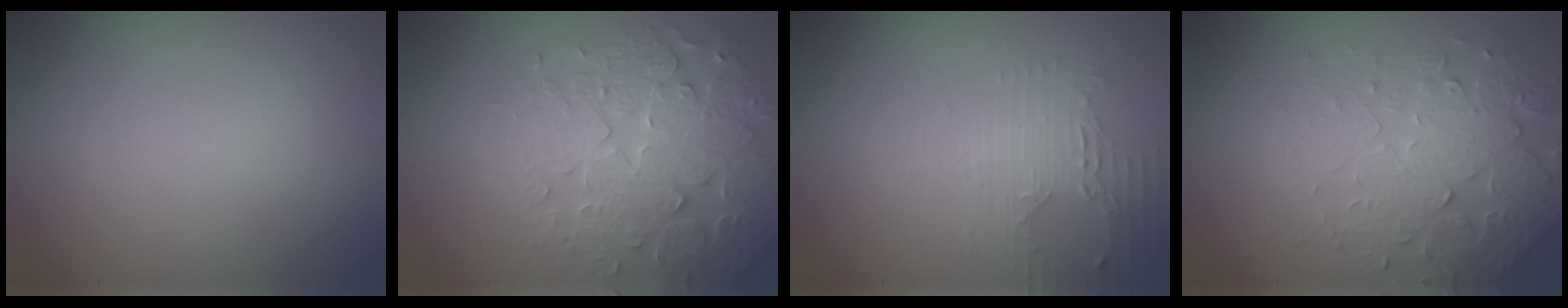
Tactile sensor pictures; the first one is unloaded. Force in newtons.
{"total": 5.1, "press": 5.0, "slide": 1.0}
{"total": 1.8, "press": 1.8, "slide": 0.4}
{"total": 4.9, "press": 3.4, "slide": 3.6}